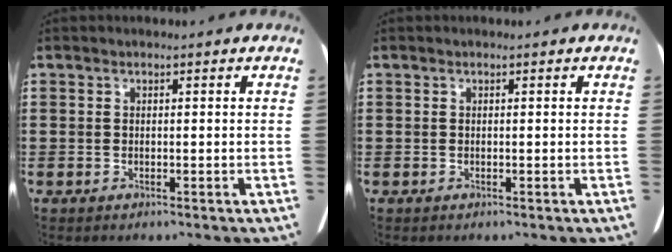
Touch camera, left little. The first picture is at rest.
{"total": 0.0}